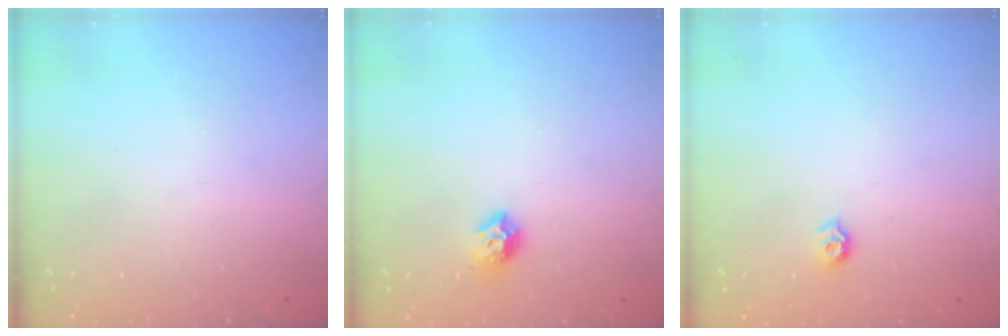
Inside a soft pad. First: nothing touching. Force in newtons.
{"total": 8.2, "press": 8.2, "slide": 0.7}
{"total": 5.8, "press": 5.8, "slide": 0.8}